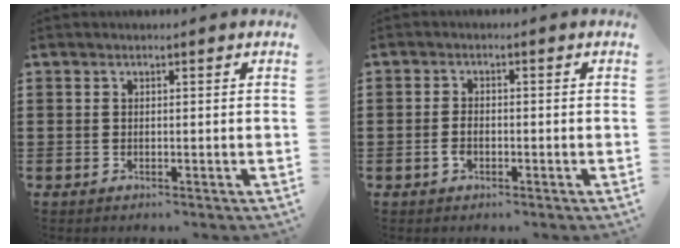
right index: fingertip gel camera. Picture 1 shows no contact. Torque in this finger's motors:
{"motor_torque": [1.38, 0.76, 0.13, 0.00]}